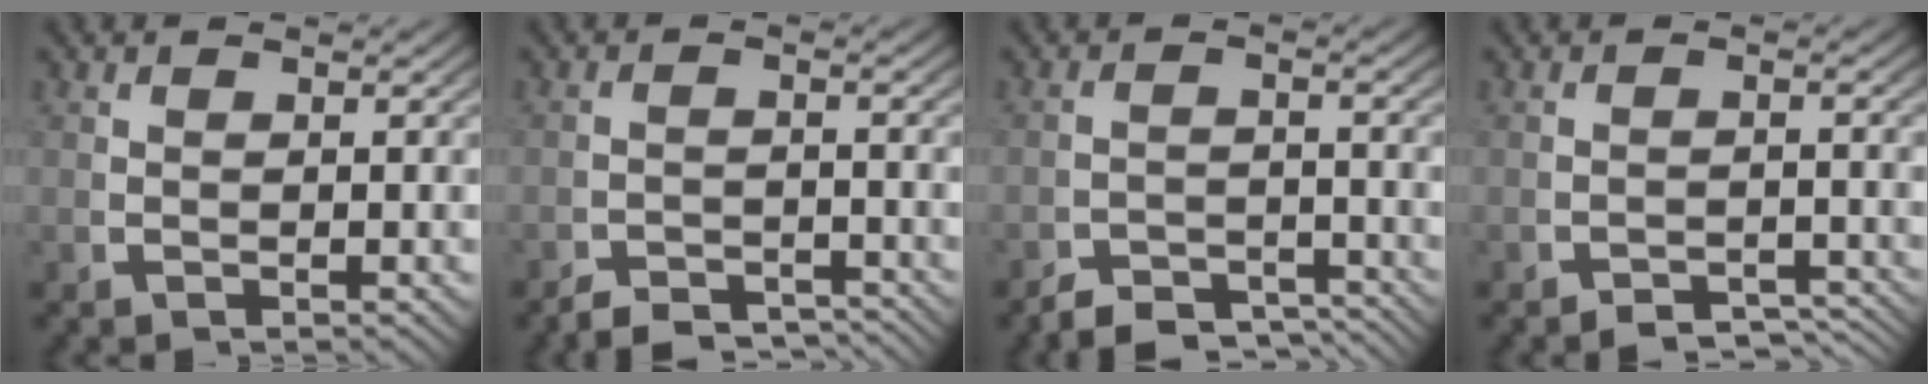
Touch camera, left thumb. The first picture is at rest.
{"total": 4.1, "force": [-3.8, 1.1, 1.0], "torque": [-0.005, -0.014, -0.064]}
{"total": 4.8, "force": [-4.0, 1.9, 1.8], "torque": [-0.016, -0.019, -0.068]}
{"total": 3.7, "force": [-3.2, 1.1, 1.4], "torque": [-0.013, -0.012, -0.051]}